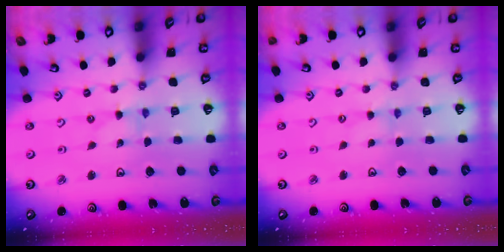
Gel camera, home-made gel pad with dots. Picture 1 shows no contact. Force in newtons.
{"total": 0.0}